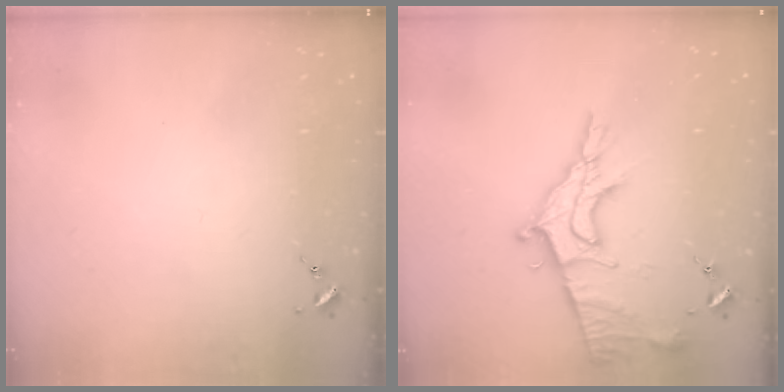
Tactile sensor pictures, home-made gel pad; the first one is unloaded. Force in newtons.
{"total": 15.9, "press": 15.8, "slide": 1.2}